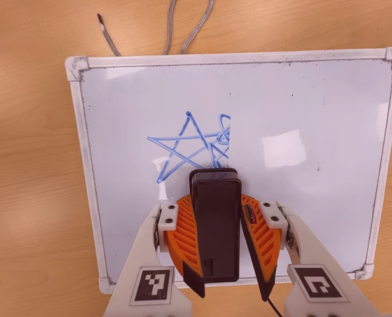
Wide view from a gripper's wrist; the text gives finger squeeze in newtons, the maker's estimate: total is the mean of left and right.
{"total": 10.4, "left": 9.6, "right": 11.3}